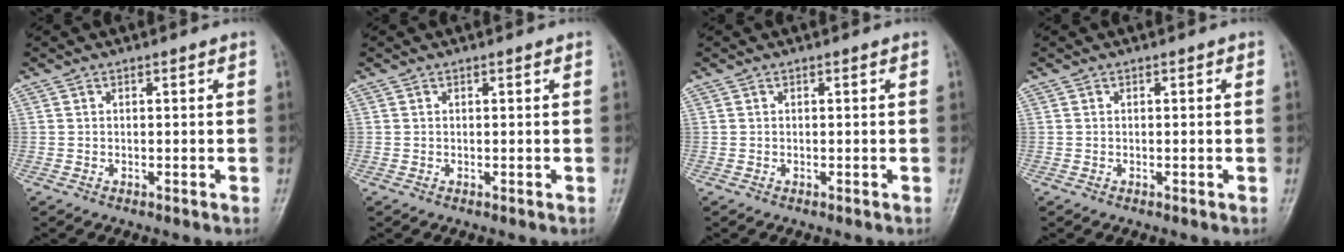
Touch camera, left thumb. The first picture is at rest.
{"total": 0.0}
{"total": 0.0}
{"total": 0.0}